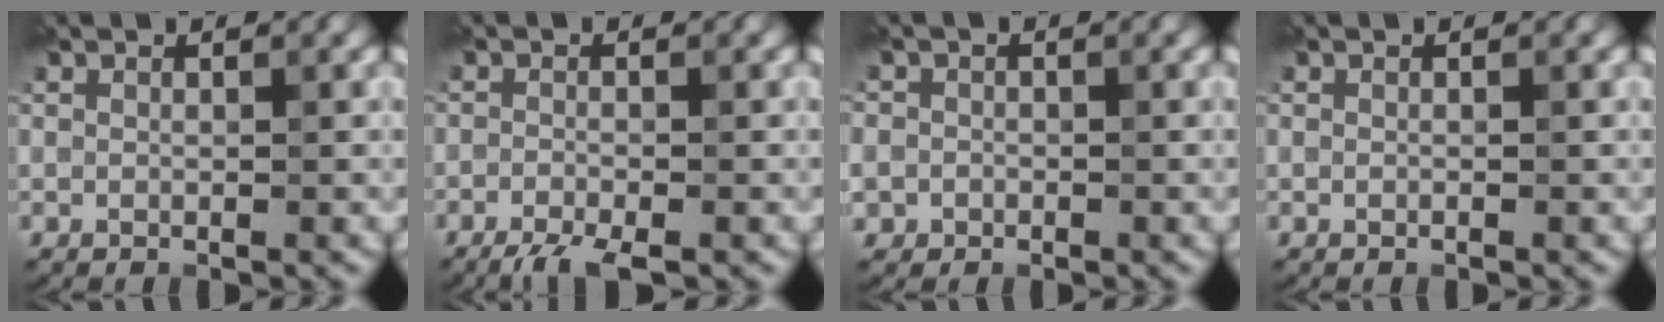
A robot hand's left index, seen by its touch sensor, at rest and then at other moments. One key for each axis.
{"total": 2.9, "fx": -2.2, "fy": 0.5, "fz": 1.8, "tx": -0.037, "ty": -0.007, "tz": -0.046}
{"total": 3.9, "fx": -1.2, "fy": 3.6, "fz": 1.0, "tx": -0.004, "ty": 0.004, "tz": -0.048}
{"total": 0.0}